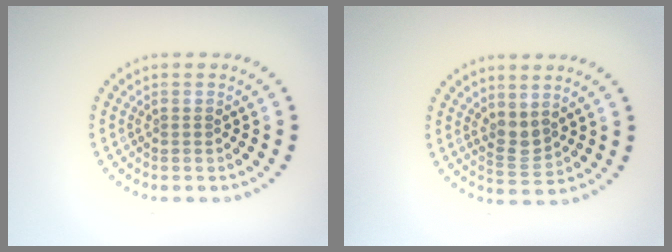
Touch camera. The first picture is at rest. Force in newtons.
{"total": 1.9, "press": 1.6, "slide": 1.0}